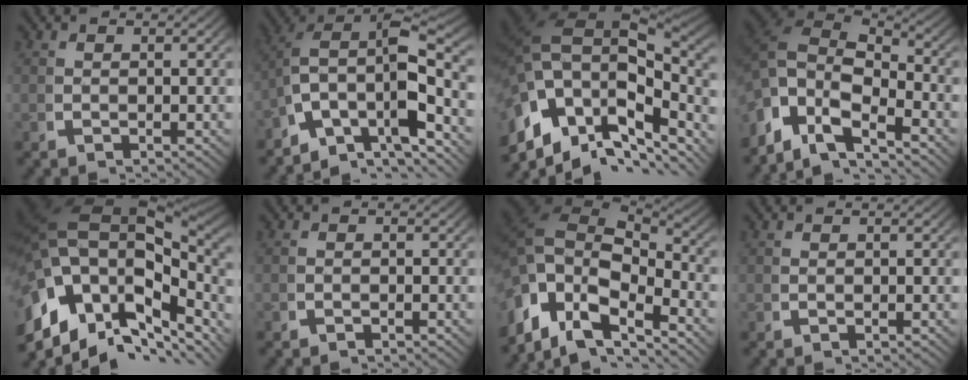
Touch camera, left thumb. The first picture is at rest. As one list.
[{"total": 14.8, "force": [-2.2, 10.7, 10.0], "torque": [-0.195, -0.047, -0.034]}, {"total": 19.6, "force": [0.9, 13.3, 14.3], "torque": [-0.255, -0.023, 0.013]}, {"total": 11.4, "force": [-0.3, 8.1, 8.0], "torque": [-0.183, -0.036, 0.006]}, {"total": 23.5, "force": [1.3, 16.2, 16.9], "torque": [-0.299, -0.031, 0.018]}, {"total": 0.6, "force": [-0.6, 0.1, 0.1], "torque": [0.000, -0.002, -0.011]}, {"total": 13.5, "force": [-0.5, 9.6, 9.6], "torque": [-0.205, -0.036, 0.001]}, {"total": 0.0}]